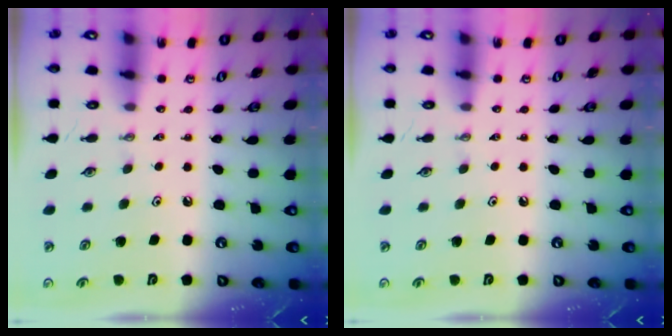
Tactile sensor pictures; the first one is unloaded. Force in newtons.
{"total": 0.0}